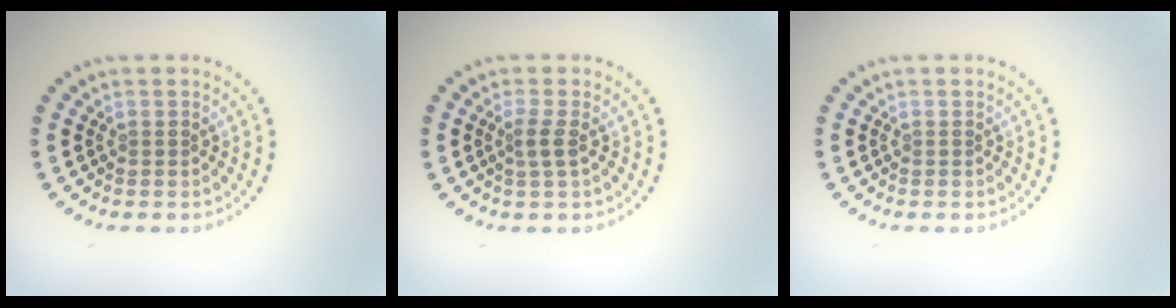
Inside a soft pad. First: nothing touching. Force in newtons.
{"total": 1.5, "press": 1.2, "slide": 0.9}
{"total": 0.0}